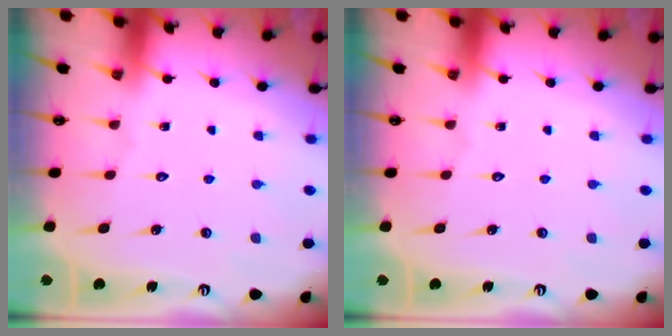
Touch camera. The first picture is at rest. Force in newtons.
{"total": 0.0}